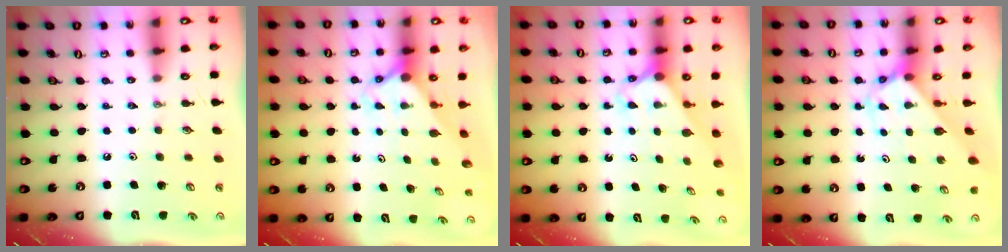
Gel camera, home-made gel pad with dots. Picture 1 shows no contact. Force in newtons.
{"total": 2.2, "press": 2.2, "slide": 0.2}
{"total": 2.3, "press": 2.3, "slide": 0.2}
{"total": 2.6, "press": 2.6, "slide": 0.2}